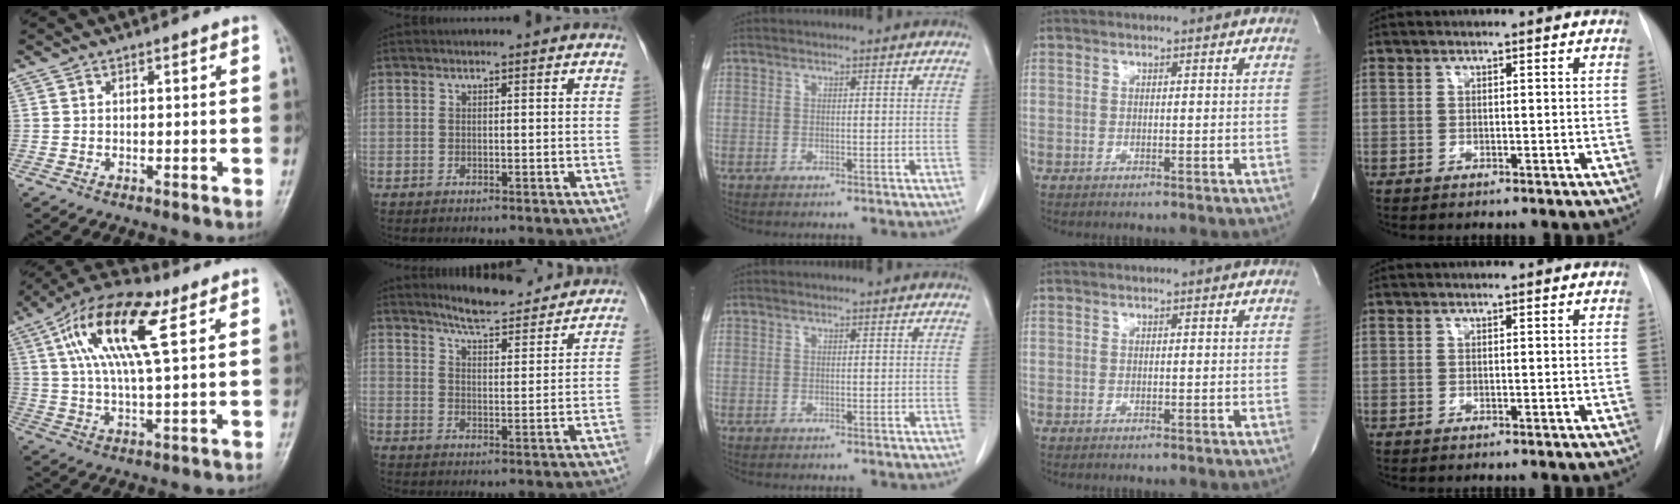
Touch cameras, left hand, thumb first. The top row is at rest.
{"thumb": {"total": 16.2, "force": [6.3, 5.3, 14.0], "torque": [-0.261, 0.008, 0.106]}, "index": {"total": 13.3, "force": [12.3, 2.1, 4.3], "torque": [-0.058, -0.005, 0.162]}}